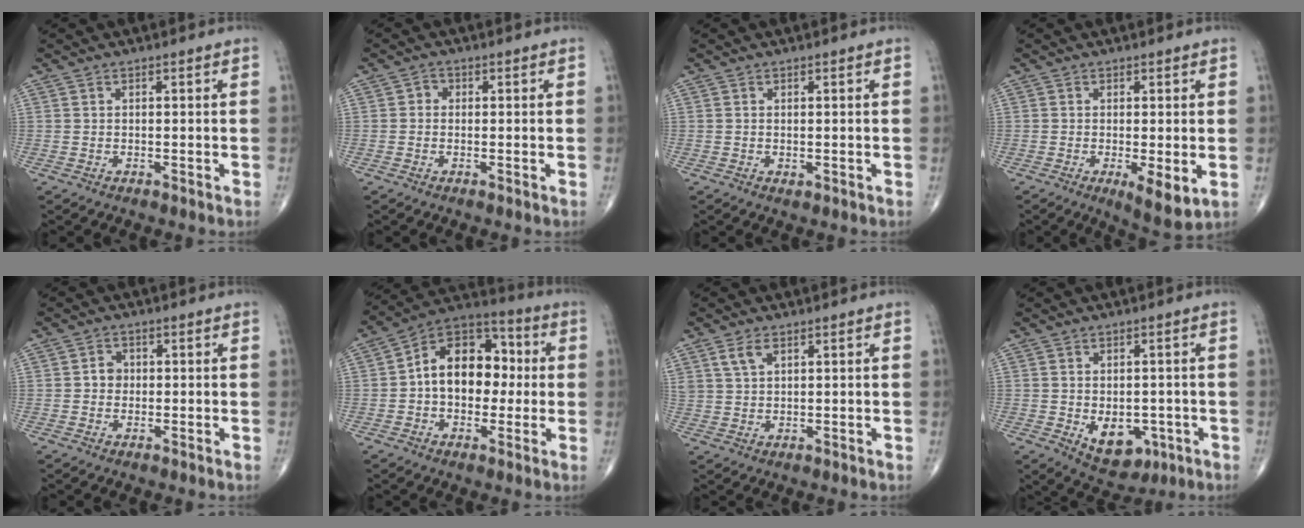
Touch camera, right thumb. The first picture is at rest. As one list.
[{"total": 1.3, "force": [-0.1, 1.2, 0.6], "torque": [0.001, 0.005, -0.009]}, {"total": 0.6, "force": [-0.2, 0.4, 0.5], "torque": [-0.006, -0.002, -0.002]}, {"total": 6.5, "force": [-1.6, 1.9, 6.0], "torque": [-0.093, -0.021, -0.023]}, {"total": 2.4, "force": [0.0, 2.1, 1.1], "torque": [-0.003, 0.007, -0.005]}, {"total": 15.3, "force": [0.6, 10.5, 11.2], "torque": [-0.130, 0.041, -0.003]}, {"total": 3.5, "force": [1.9, 1.9, 2.3], "torque": [-0.044, -0.002, 0.043]}, {"total": 8.5, "force": [-2.4, 5.6, 5.9], "torque": [-0.055, 0.003, -0.019]}]